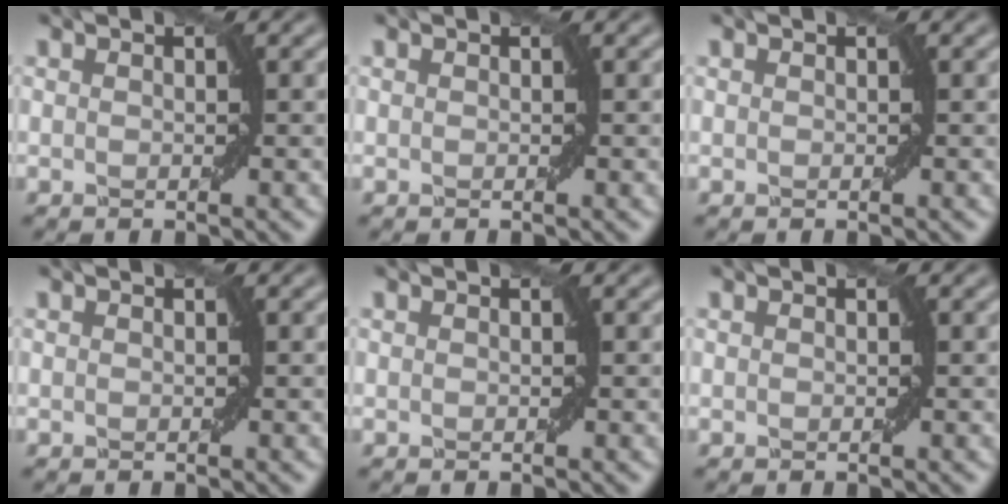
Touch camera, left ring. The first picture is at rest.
{"total": 0.0}
{"total": 0.0}
{"total": 0.0}
{"total": 0.0}
{"total": 0.0}